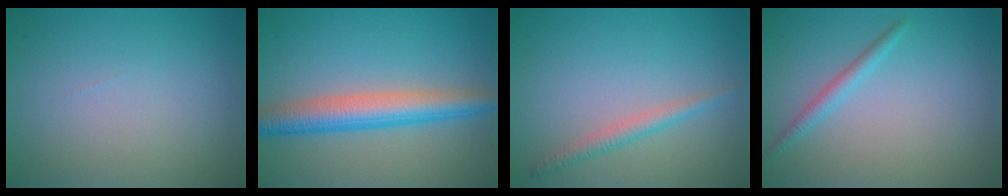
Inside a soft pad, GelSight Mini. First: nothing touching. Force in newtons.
{"total": 5.5, "press": 5.5, "slide": 0.1}
{"total": 1.8, "press": 1.8, "slide": 0.1}
{"total": 1.6, "press": 1.6, "slide": 0.1}